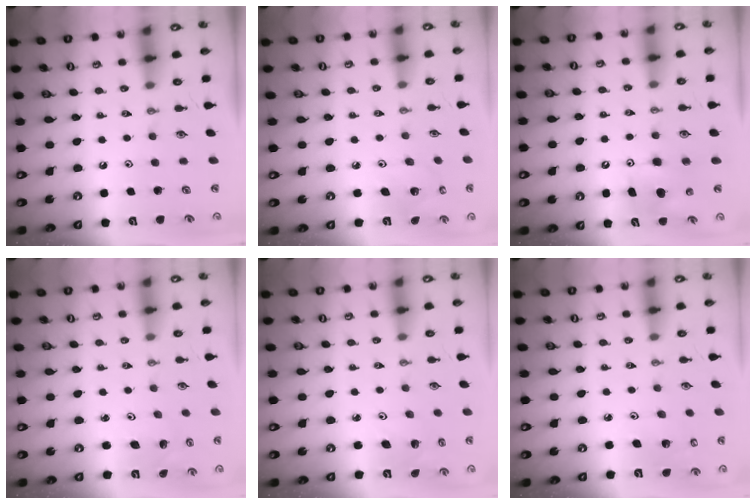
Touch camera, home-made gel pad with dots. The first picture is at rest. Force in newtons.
{"total": 3.7, "press": 3.6, "slide": 0.3}
{"total": 8.2, "press": 8.1, "slide": 1.2}
{"total": 1.9, "press": 1.9, "slide": 0.2}
{"total": 3.3, "press": 2.3, "slide": 2.4}
{"total": 4.0, "press": 3.9, "slide": 1.1}